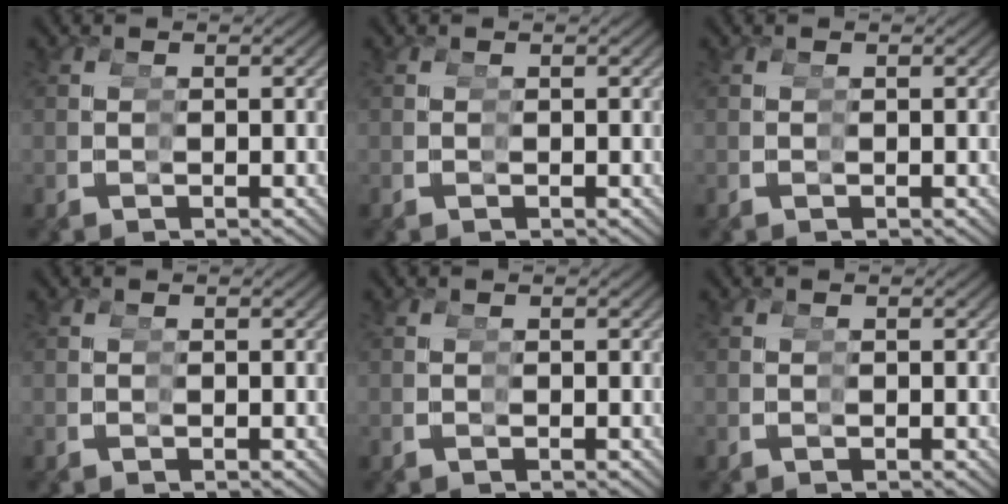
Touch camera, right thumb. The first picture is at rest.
{"total": 0.0}
{"total": 0.0}
{"total": 0.0}
{"total": 0.0}
{"total": 0.0}